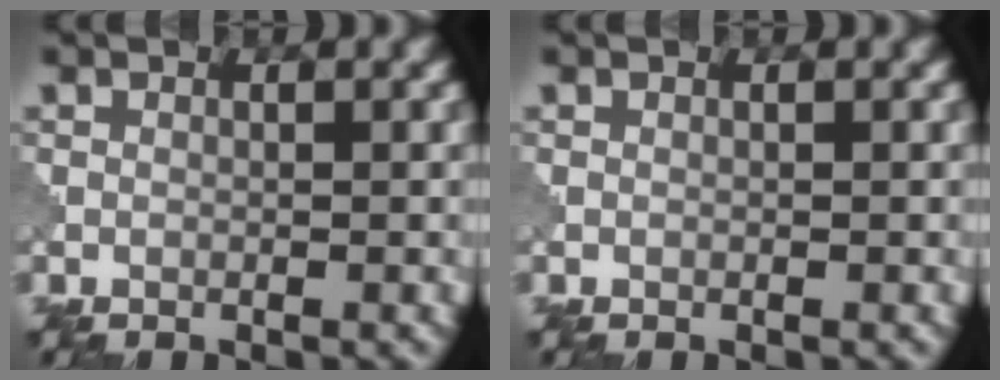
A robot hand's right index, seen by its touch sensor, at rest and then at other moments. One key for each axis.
{"total": 0.0}